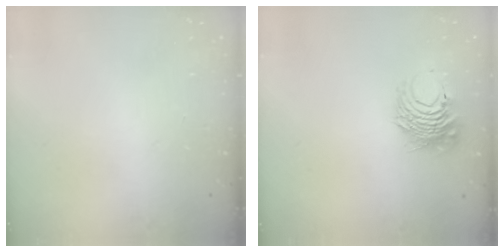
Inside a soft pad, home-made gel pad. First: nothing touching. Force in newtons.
{"total": 9.1, "press": 9.1, "slide": 0.3}